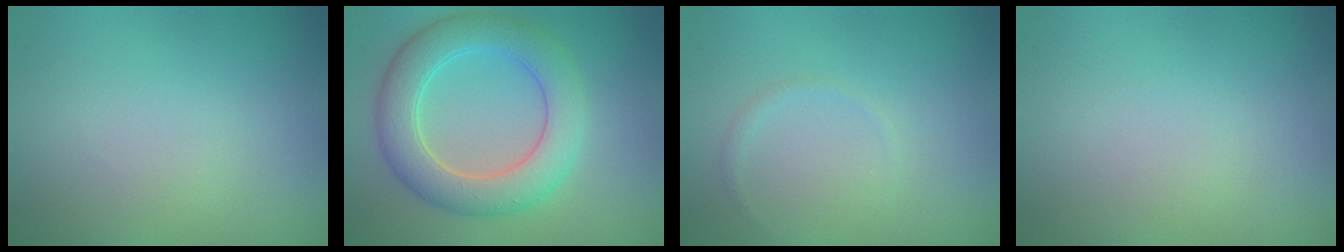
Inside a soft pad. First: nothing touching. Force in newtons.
{"total": 6.2, "press": 6.2, "slide": 0.3}
{"total": 0.6, "press": 0.6, "slide": 0.1}
{"total": 0.0}